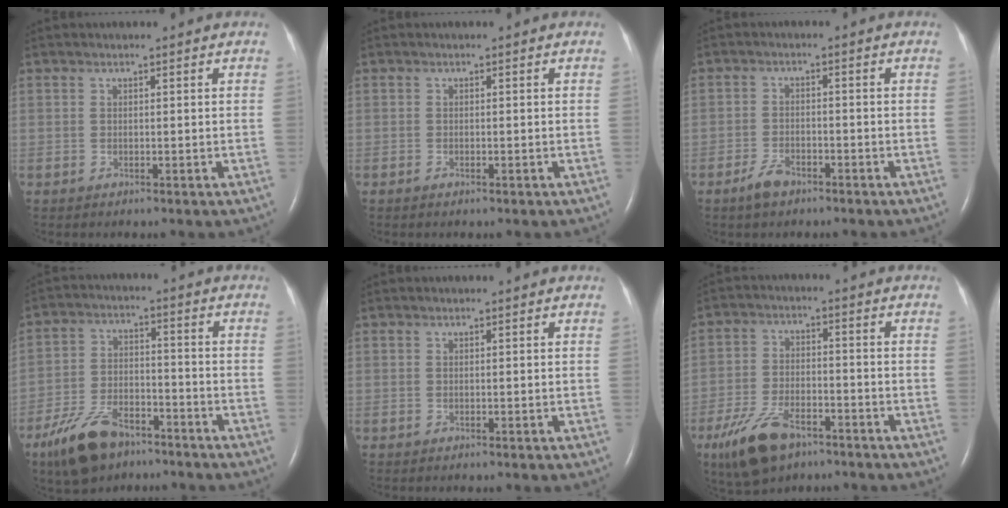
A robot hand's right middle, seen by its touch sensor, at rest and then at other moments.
{"total": 0.6, "force": [-0.4, 0.1, 0.4], "torque": [-0.011, -0.002, -0.004]}
{"total": 3.3, "force": [-2.4, 1.4, 1.7], "torque": [-0.042, -0.001, -0.041]}
{"total": 10.6, "force": [-7.5, 4.7, 5.8], "torque": [-0.123, -0.008, -0.133]}
{"total": 0.0}
{"total": 9.9, "force": [-6.3, 4.2, 6.3], "torque": [-0.137, -0.009, -0.111]}